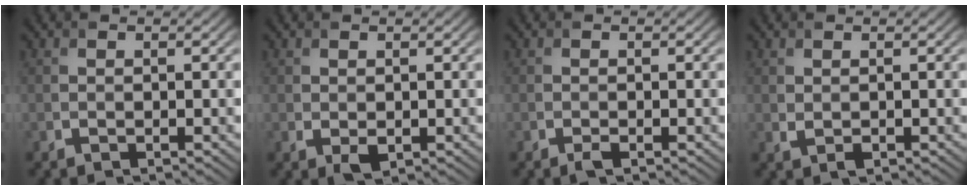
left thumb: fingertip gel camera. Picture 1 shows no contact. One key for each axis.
{"total": 1.3, "fx": -0.1, "fy": 0.8, "fz": 1.0, "tx": -0.023, "ty": -0.007, "tz": 0.005}
{"total": 0.7, "fx": -0.4, "fy": 0.1, "fz": 0.5, "tx": -0.010, "ty": -0.001, "tz": -0.008}
{"total": 0.9, "fx": 0.1, "fy": 0.5, "fz": 0.7, "tx": -0.018, "ty": -0.005, "tz": 0.008}